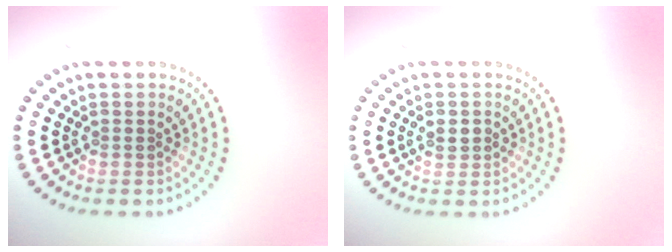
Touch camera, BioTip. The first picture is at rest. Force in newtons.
{"total": 1.4, "press": 1.3, "slide": 0.1}